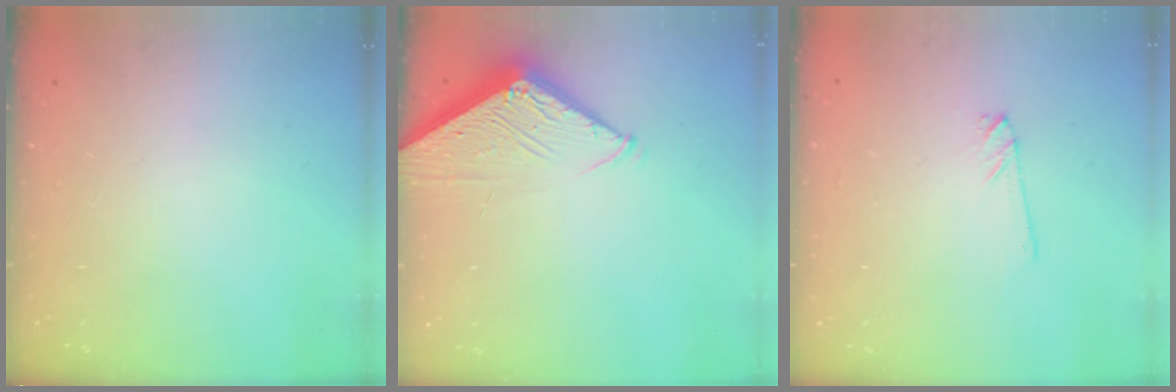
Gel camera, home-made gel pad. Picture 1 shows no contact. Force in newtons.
{"total": 5.7, "press": 5.6, "slide": 0.6}
{"total": 0.8, "press": 0.8, "slide": 0.1}